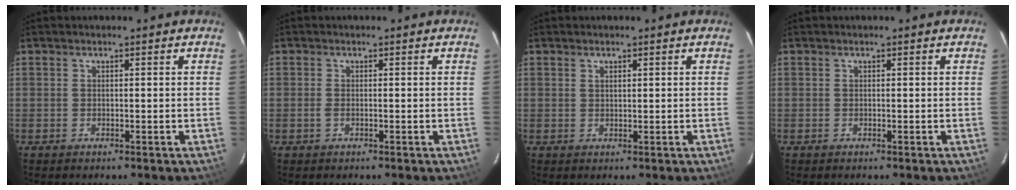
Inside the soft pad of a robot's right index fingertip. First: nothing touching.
{"total": 0.9, "force": [-0.4, 0.3, 0.8], "torque": [-0.020, 0.000, -0.008]}
{"total": 0.8, "force": [0.5, 0.4, 0.5], "torque": [-0.007, 0.002, 0.010]}
{"total": 0.0}